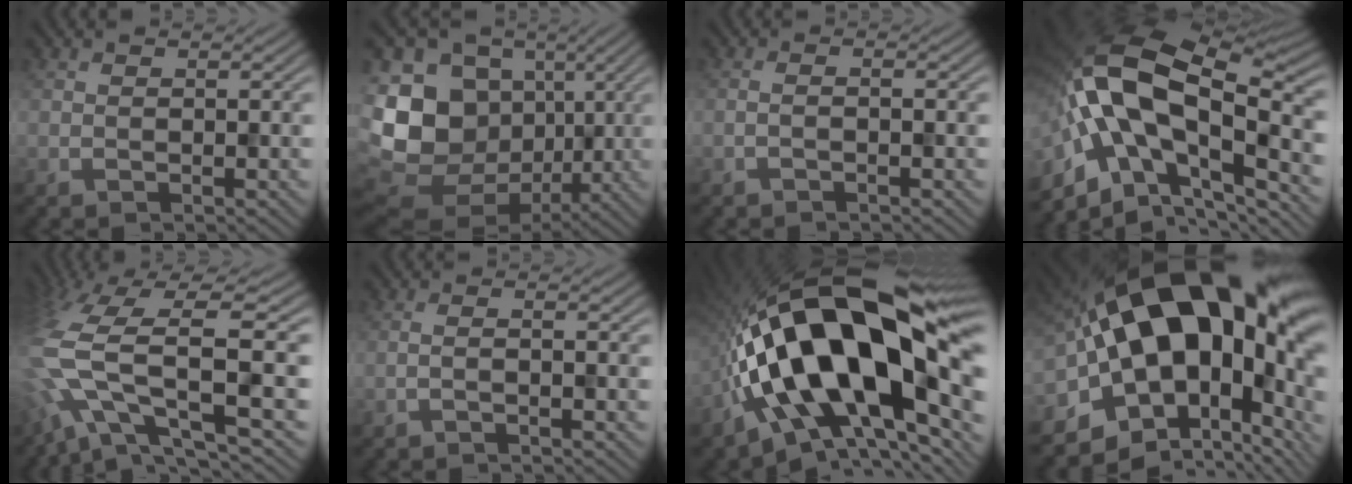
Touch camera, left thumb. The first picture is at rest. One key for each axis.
{"total": 16.7, "fx": -1.2, "fy": 13.9, "fz": 9.2, "tx": -0.231, "ty": -0.019, "tz": -0.001}
{"total": 1.3, "fx": -0.8, "fy": 0.1, "fz": 1.0, "tx": -0.015, "ty": 0.011, "tz": -0.023}
{"total": 18.6, "fx": -1.8, "fy": 10.1, "fz": 15.5, "tx": -0.326, "ty": 0.005, "tz": -0.033}
{"total": 14.2, "fx": -2.2, "fy": 5.4, "fz": 13.0, "tx": -0.315, "ty": -0.013, "tz": -0.024}
{"total": 1.6, "fx": -0.9, "fy": 0.1, "fz": 1.3, "tx": -0.018, "ty": 0.013, "tz": -0.029}
{"total": 22.8, "fx": 0.0, "fy": 10.6, "fz": 20.2, "tx": -0.389, "ty": -0.002, "tz": -0.013}
{"total": 21.9, "fx": 1.7, "fy": 13.3, "fz": 17.3, "tx": -0.291, "ty": -0.006, "tz": 0.039}